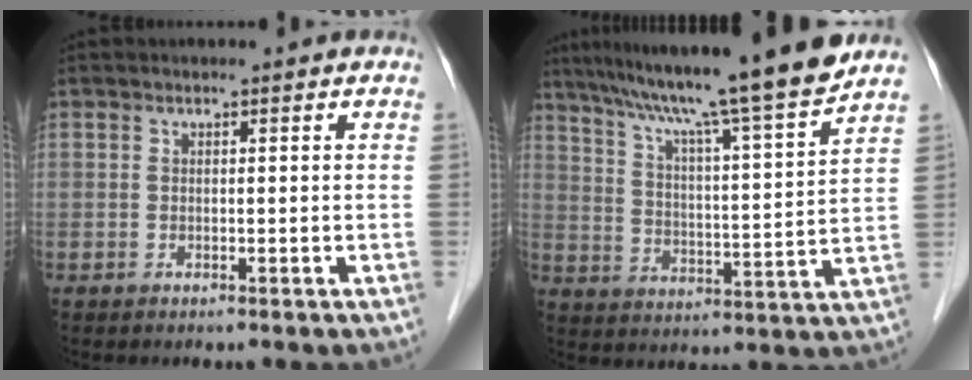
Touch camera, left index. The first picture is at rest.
{"total": 18.1, "force": [15.2, -1.6, 9.7], "torque": [-0.161, -0.008, 0.226]}